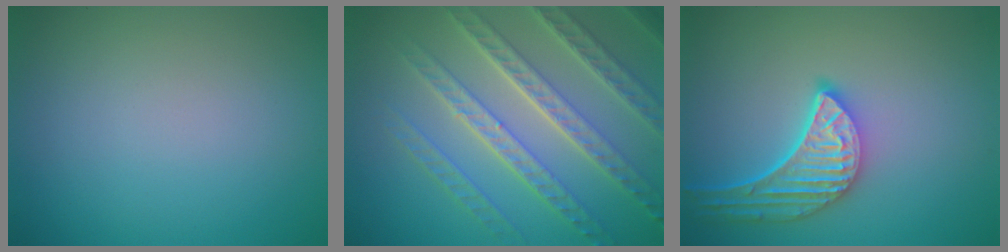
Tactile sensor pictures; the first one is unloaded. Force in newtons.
{"total": 7.9, "press": 5.7, "slide": 5.5}
{"total": 5.2, "press": 4.2, "slide": 3.1}